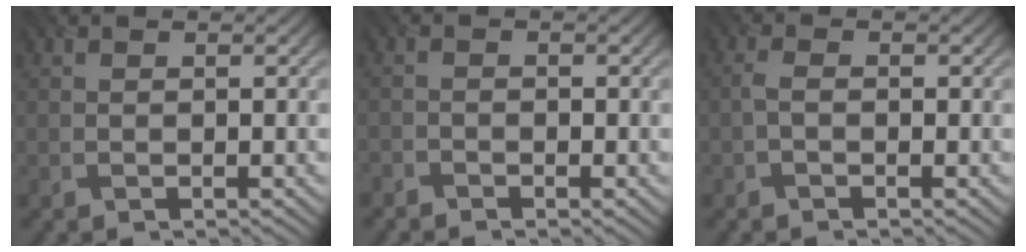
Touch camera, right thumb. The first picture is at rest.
{"total": 1.4, "force": [-1.3, 0.4, 0.2], "torque": [-0.006, -0.006, -0.031]}
{"total": 1.3, "force": [-0.4, 0.6, 1.1], "torque": [-0.027, 0.004, -0.012]}